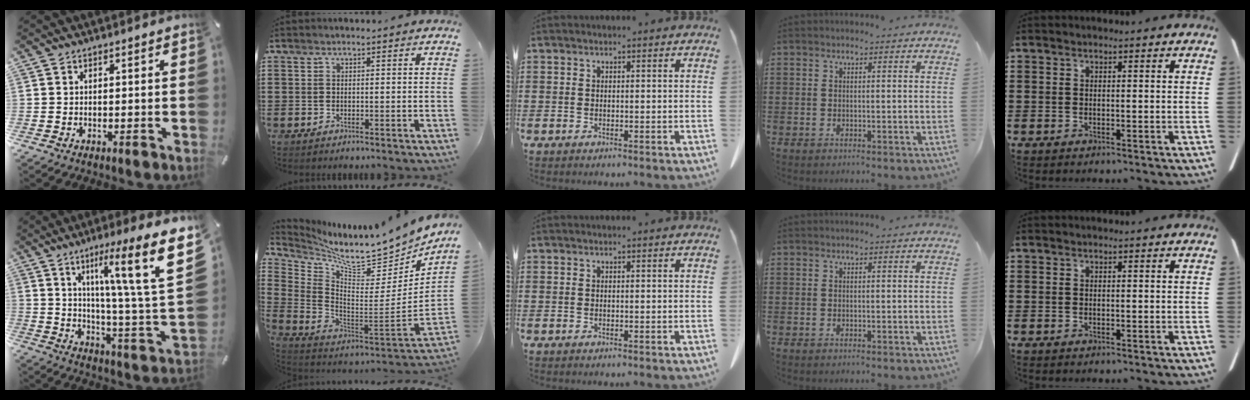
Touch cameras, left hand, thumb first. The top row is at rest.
{"thumb": {"total": 21.0, "force": [9.4, 2.9, 18.6], "torque": [-0.278, -0.057, 0.125]}, "index": {"total": 8.5, "force": [7.4, 0.9, 4.0], "torque": [-0.092, -0.079, 0.117]}}